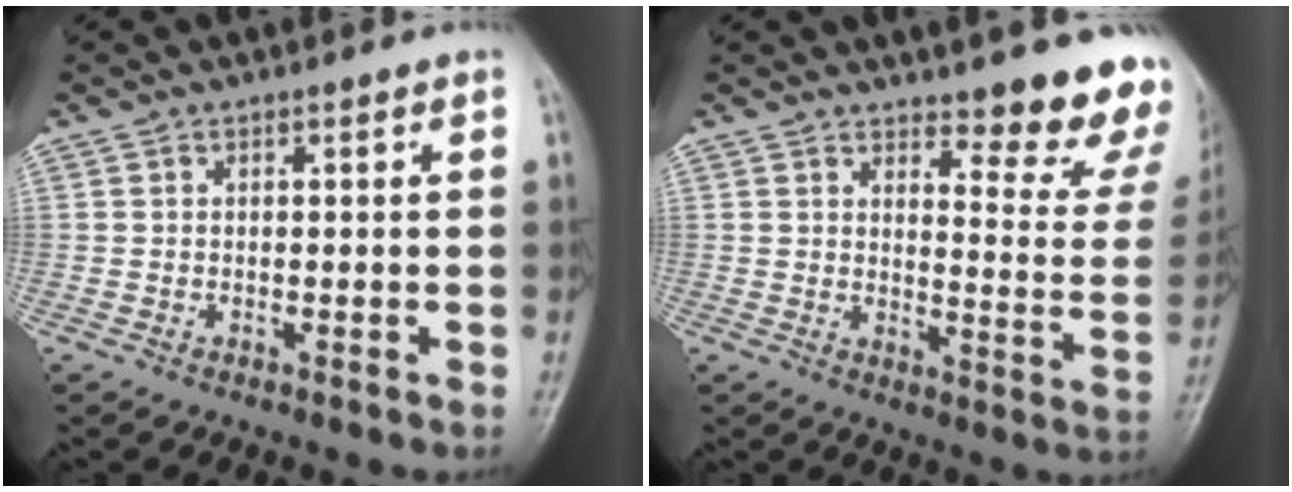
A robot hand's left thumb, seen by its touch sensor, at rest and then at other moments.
{"total": 13.0, "force": [10.5, 3.1, 7.0], "torque": [-0.049, -0.088, 0.123]}